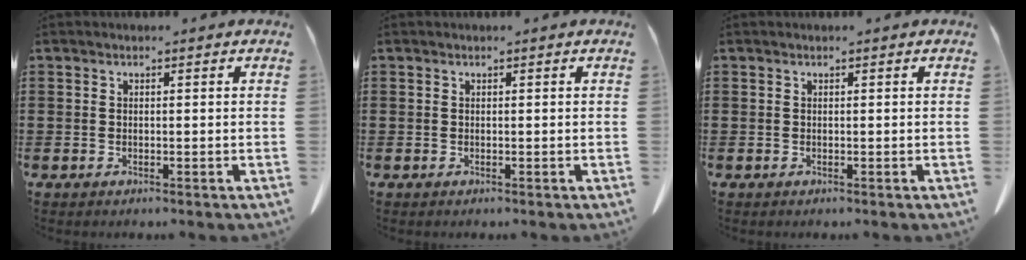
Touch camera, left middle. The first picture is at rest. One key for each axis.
{"total": 0.0}
{"total": 0.0}